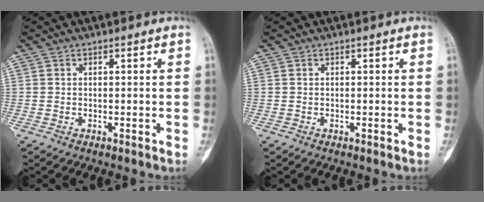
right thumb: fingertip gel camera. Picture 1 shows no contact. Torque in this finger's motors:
{"motor_torque": [0.10, 0.06, 0.02, 0.00, 0.03]}